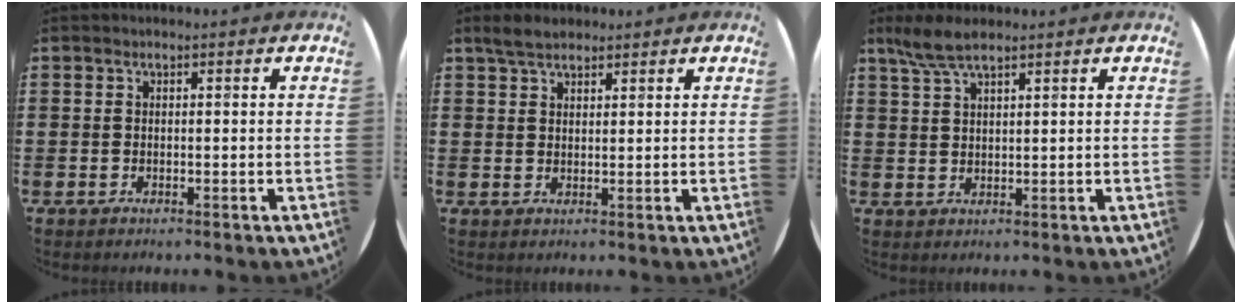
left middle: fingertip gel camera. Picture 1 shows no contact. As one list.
[{"total": 3.1, "force": [2.6, 1.2, 1.2], "torque": [-0.021, 0.002, 0.048]}, {"total": 4.6, "force": [3.5, 1.0, 2.7], "torque": [-0.062, -0.001, 0.064]}]